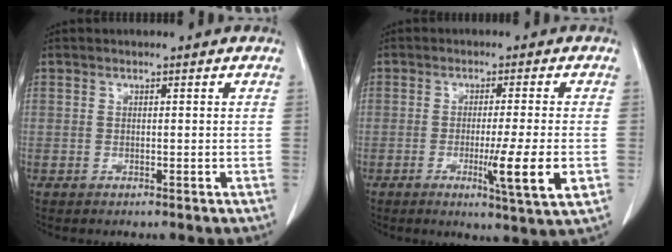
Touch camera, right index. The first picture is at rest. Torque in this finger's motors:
{"motor_torque": [1.32, -0.25, 0.69, 0.14]}